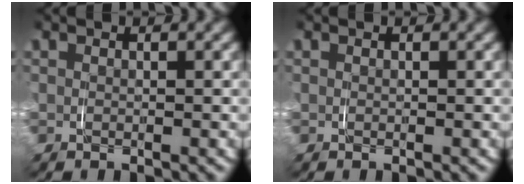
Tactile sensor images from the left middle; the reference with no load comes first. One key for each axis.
{"total": 0.0}